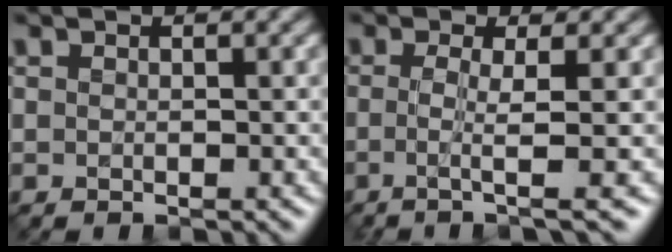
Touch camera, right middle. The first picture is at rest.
{"total": 3.7, "force": [-0.4, 0.7, 3.6], "torque": [-0.064, -0.009, -0.014]}